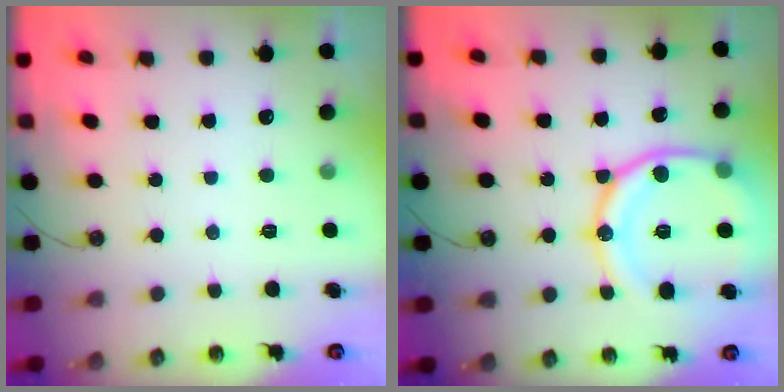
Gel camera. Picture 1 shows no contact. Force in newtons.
{"total": 19.3, "press": 19.2, "slide": 2.1}